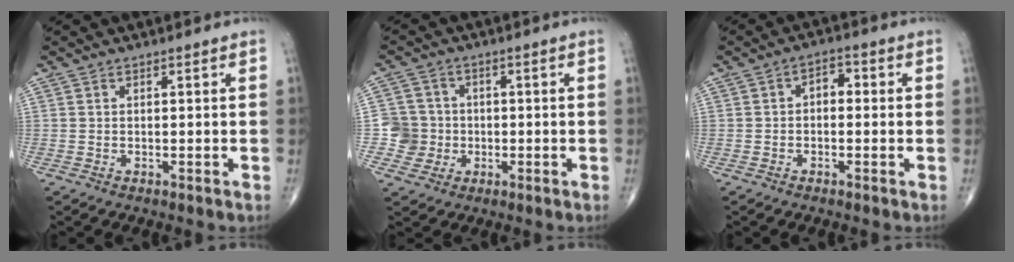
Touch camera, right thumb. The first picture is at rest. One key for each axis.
{"total": 5.8, "fx": -0.9, "fy": 5.7, "fz": 0.2, "tx": 0.031, "ty": 0.014, "tz": -0.022}
{"total": 3.4, "fx": 0.0, "fy": 2.2, "fz": 2.6, "tx": -0.019, "ty": 0.014, "tz": -0.010}